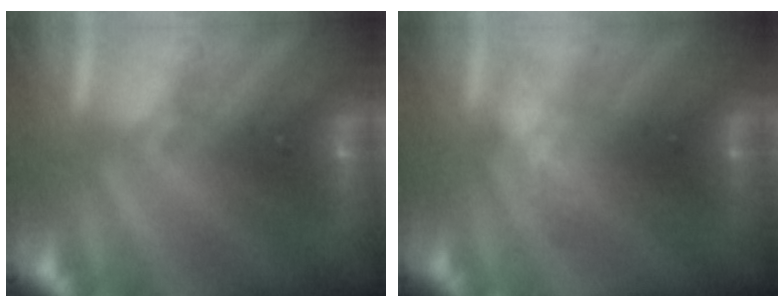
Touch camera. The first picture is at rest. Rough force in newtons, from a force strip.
{"total": 2.6}